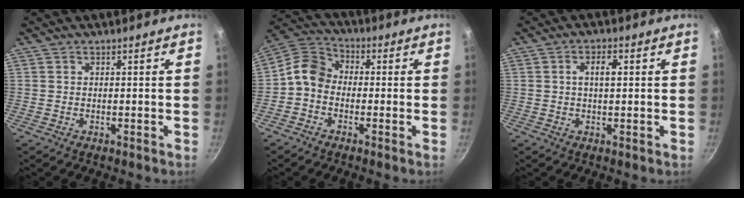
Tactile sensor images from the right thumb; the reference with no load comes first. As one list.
[{"total": 7.1, "force": [-1.6, 5.7, 3.9], "torque": [-0.062, 0.036, -0.054]}, {"total": 3.5, "force": [0.7, 1.5, 3.1], "torque": [-0.053, 0.007, 0.008]}]